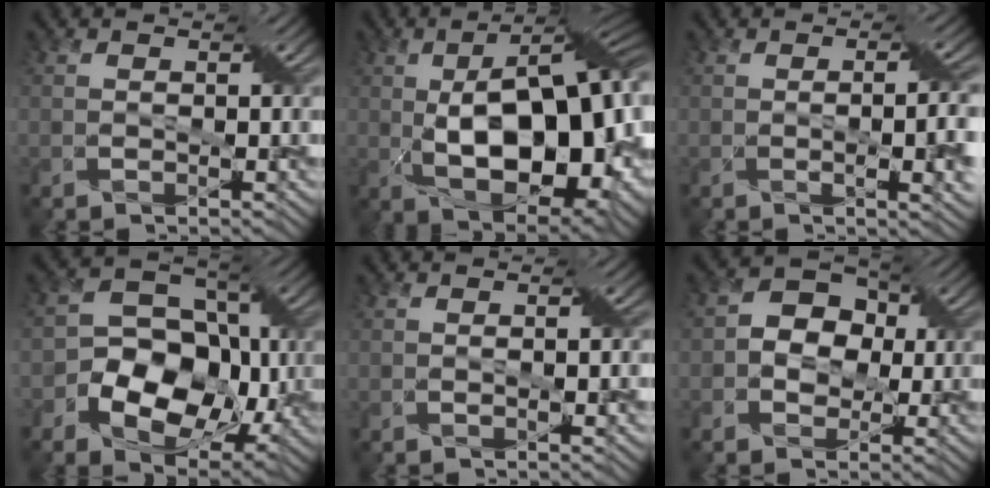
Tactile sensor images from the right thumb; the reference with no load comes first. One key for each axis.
{"total": 18.2, "fx": -0.5, "fy": 8.8, "fz": 16.0, "tx": -0.246, "ty": -0.001, "tz": -0.009}
{"total": 5.9, "fx": -0.7, "fy": 1.5, "fz": 5.7, "tx": -0.085, "ty": -0.004, "tz": -0.004}
{"total": 12.4, "fx": -2.9, "fy": 9.1, "fz": 7.9, "tx": -0.124, "ty": -0.010, "tz": -0.065}
{"total": 1.5, "fx": 0.0, "fy": 0.1, "fz": 1.5, "tx": -0.025, "ty": 0.002, "tz": -0.001}
{"total": 6.0, "fx": 0.1, "fy": 4.9, "fz": 3.3, "tx": -0.058, "ty": 0.013, "tz": -0.016}